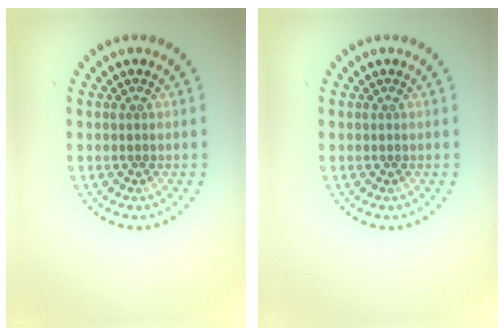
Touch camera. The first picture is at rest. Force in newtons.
{"total": 0.0}